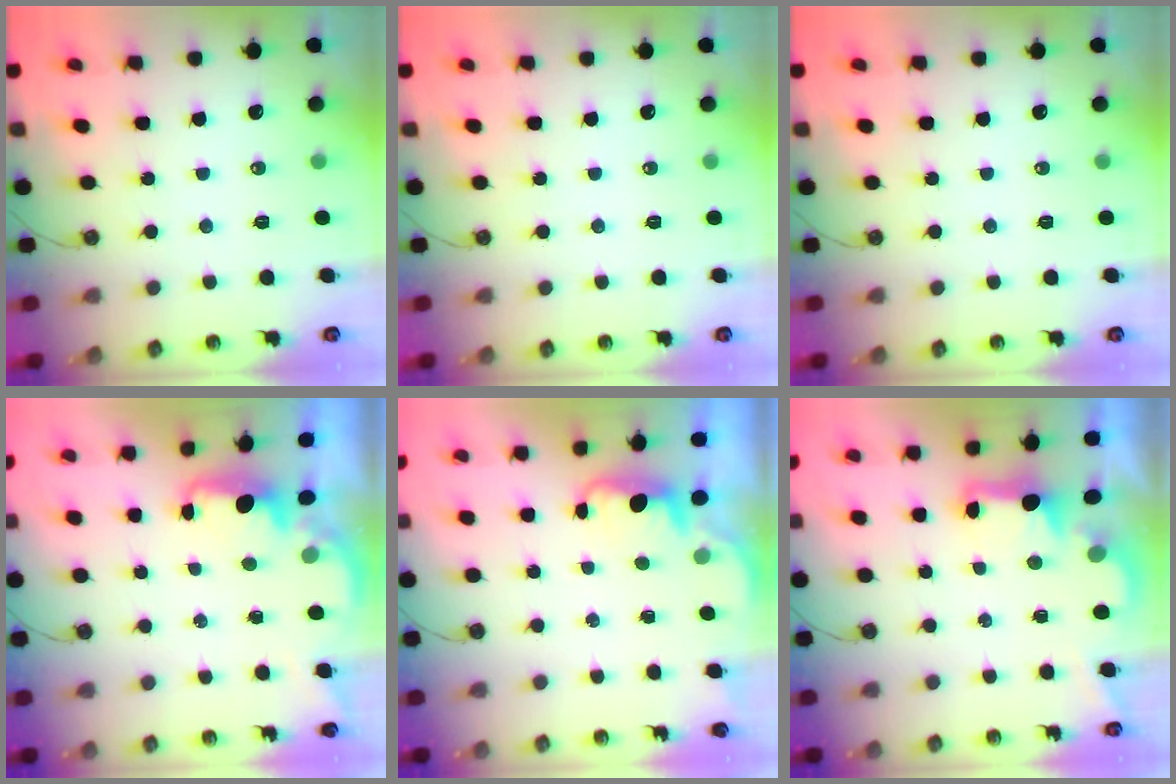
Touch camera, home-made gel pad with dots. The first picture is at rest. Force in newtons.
{"total": 0.0}
{"total": 0.0}
{"total": 1.8, "press": 1.7, "slide": 0.7}
{"total": 2.1, "press": 2.0, "slide": 0.7}
{"total": 2.3, "press": 2.2, "slide": 0.8}